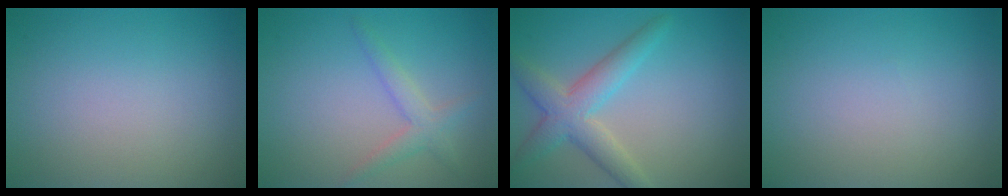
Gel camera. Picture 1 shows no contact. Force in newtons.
{"total": 2.2, "press": 2.2, "slide": 0.1}
{"total": 3.5, "press": 3.5, "slide": 0.2}
{"total": 0.0}